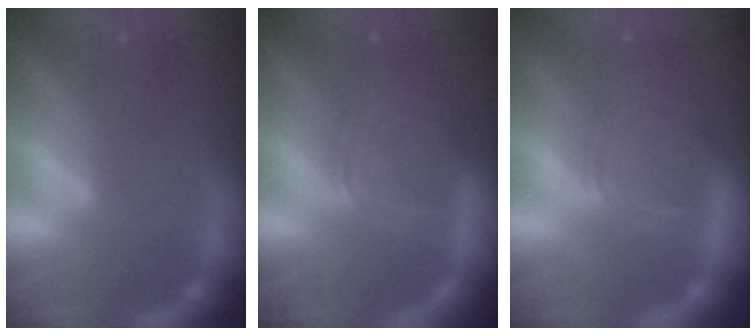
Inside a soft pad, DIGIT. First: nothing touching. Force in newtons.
{"total": 6.5}
{"total": 6.0}